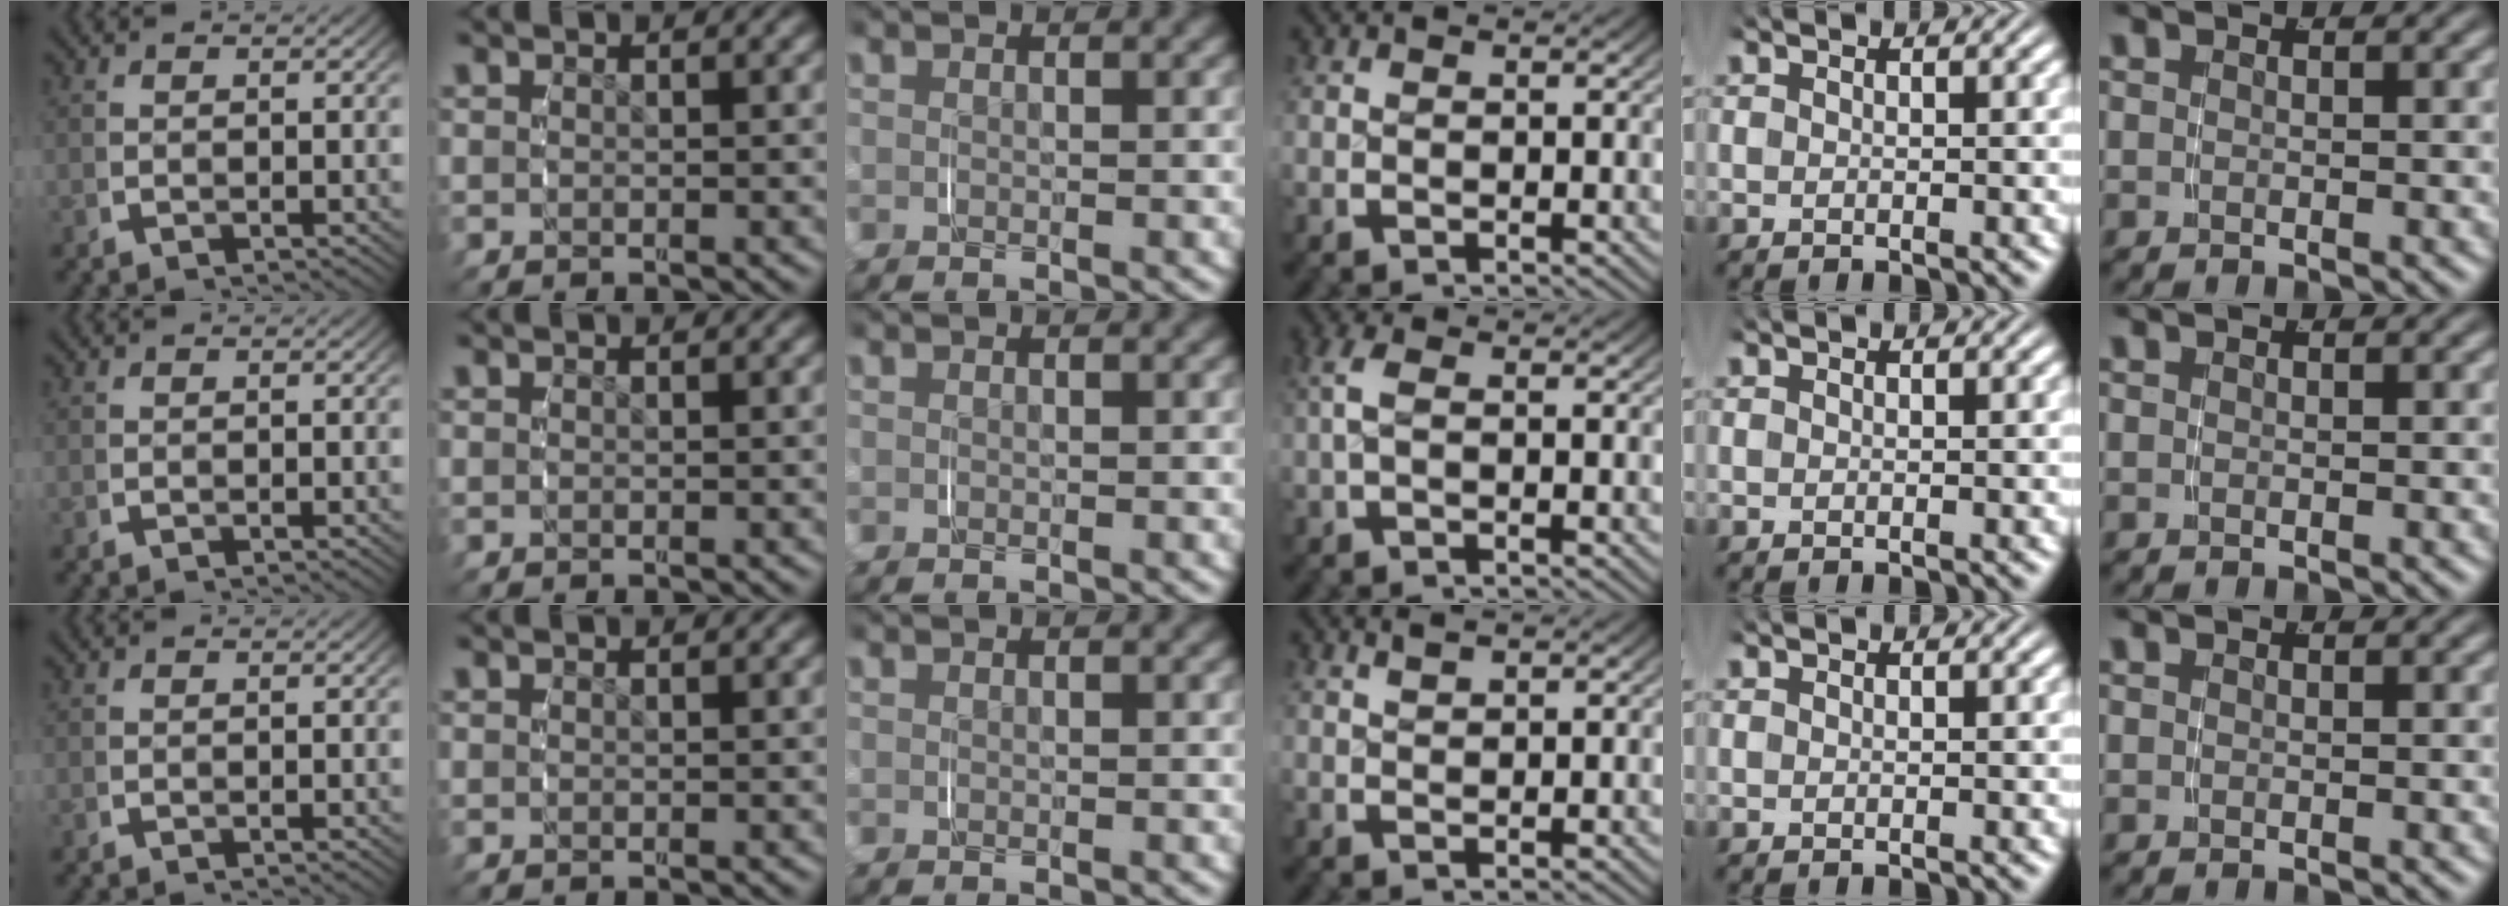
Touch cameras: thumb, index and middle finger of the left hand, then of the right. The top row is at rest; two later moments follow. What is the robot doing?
{"motion": "grasp_and_lifting", "object": "pen bag"}